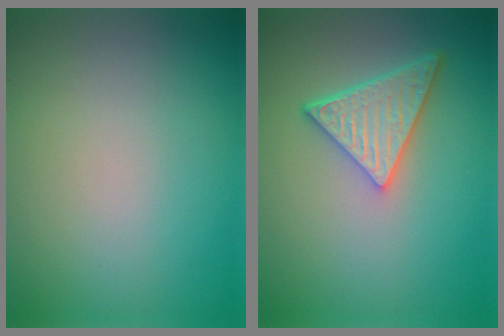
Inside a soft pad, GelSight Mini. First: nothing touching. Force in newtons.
{"total": 5.0, "press": 3.7, "slide": 3.3}